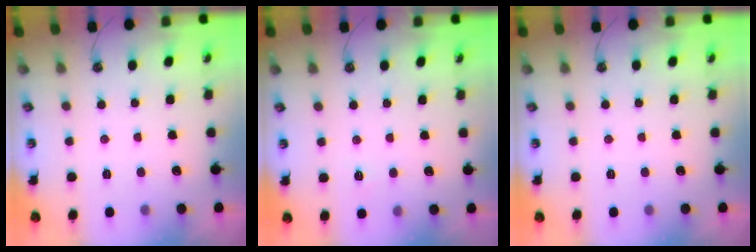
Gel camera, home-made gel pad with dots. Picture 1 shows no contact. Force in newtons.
{"total": 2.7, "press": 2.6, "slide": 0.3}
{"total": 0.0}